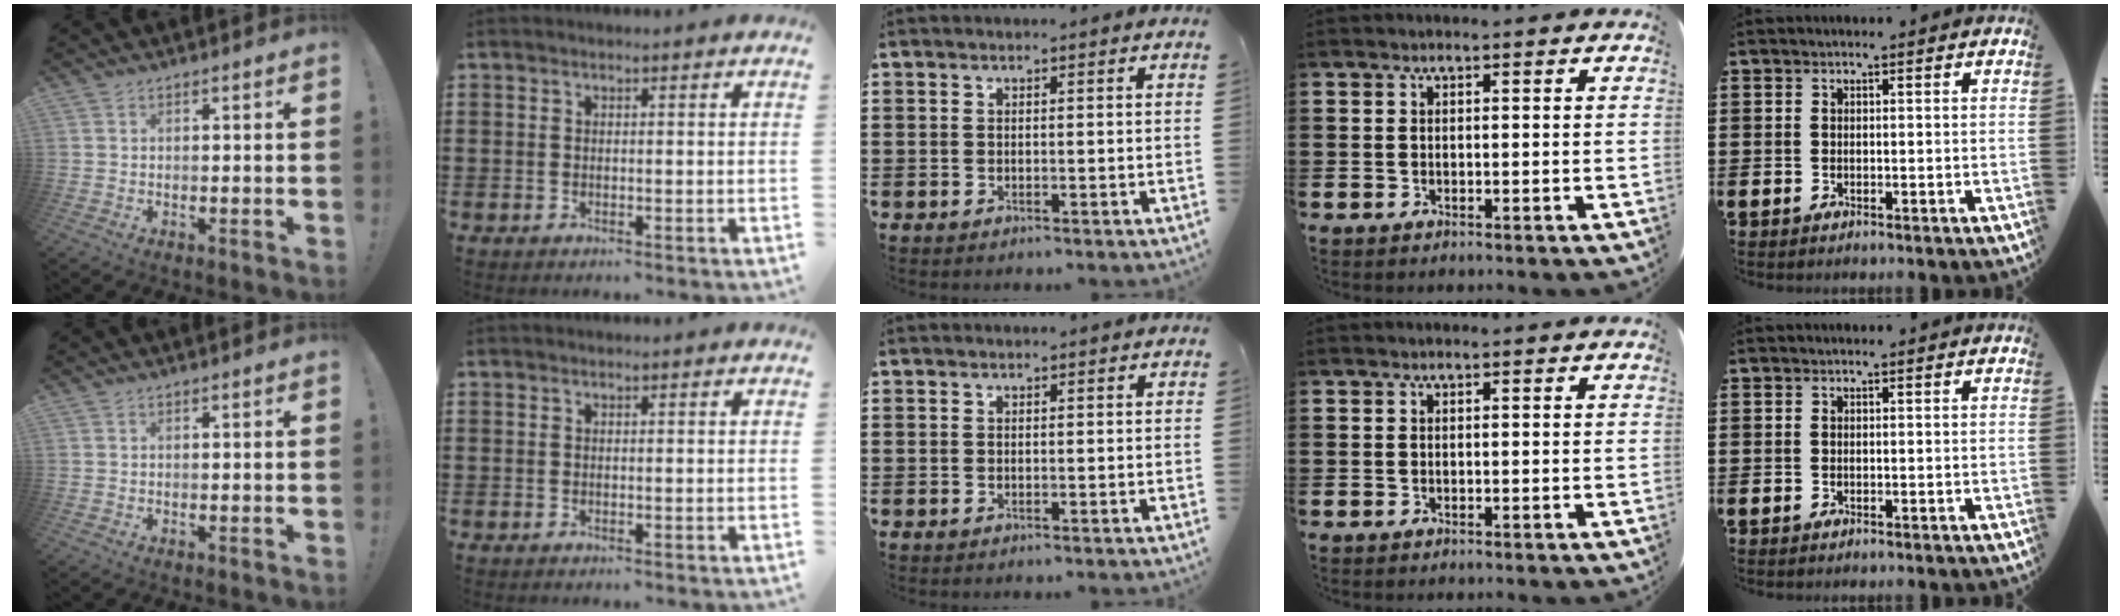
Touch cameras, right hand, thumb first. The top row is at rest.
{}